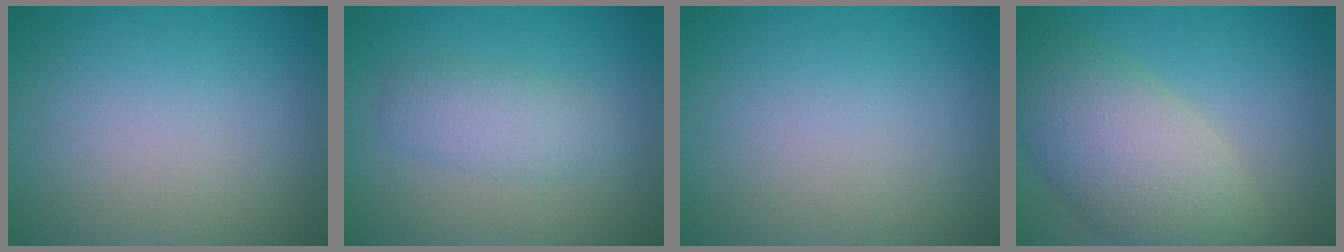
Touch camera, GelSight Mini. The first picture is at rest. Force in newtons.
{"total": 2.9, "press": 2.9, "slide": 0.1}
{"total": 0.0}
{"total": 8.2, "press": 8.2, "slide": 0.4}